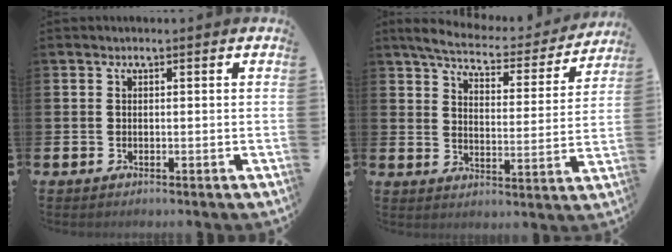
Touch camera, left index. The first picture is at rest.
{"total": 6.3, "force": [5.9, 0.9, 2.1], "torque": [-0.063, -0.041, 0.096]}